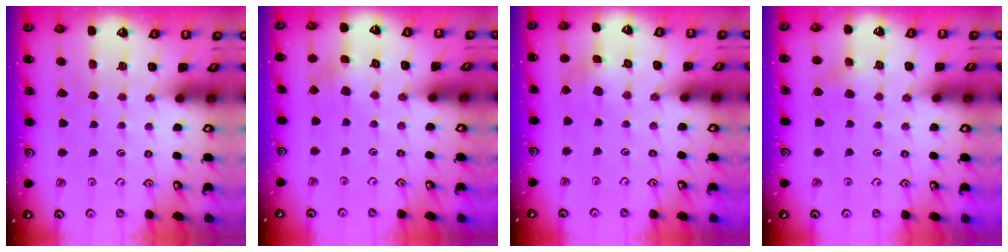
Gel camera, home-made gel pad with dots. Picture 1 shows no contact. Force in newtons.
{"total": 2.7, "press": 2.7, "slide": 0.4}
{"total": 3.0, "press": 3.0, "slide": 0.2}
{"total": 3.8, "press": 3.8, "slide": 0.5}